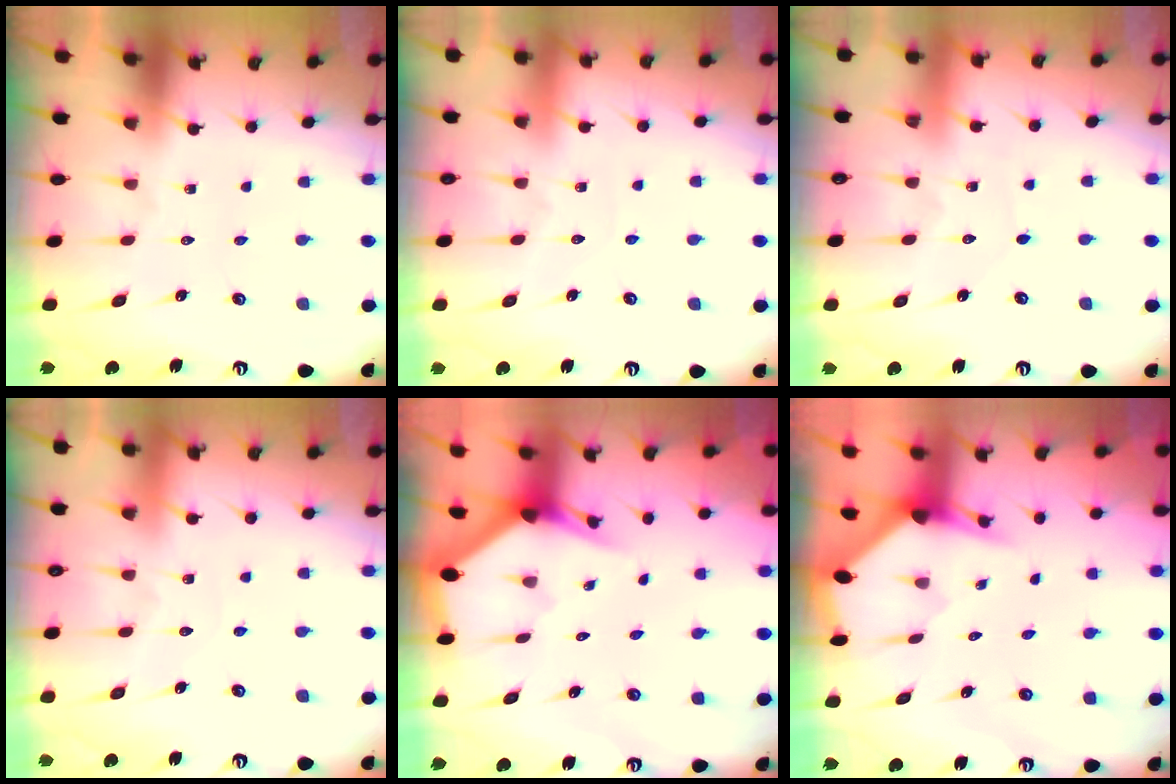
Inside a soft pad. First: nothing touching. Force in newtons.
{"total": 3.7, "press": 3.7, "slide": 0.4}
{"total": 3.6, "press": 3.6, "slide": 0.3}
{"total": 4.8, "press": 4.8, "slide": 0.5}
{"total": 2.7, "press": 2.7, "slide": 0.1}
{"total": 2.8, "press": 2.8, "slide": 0.2}